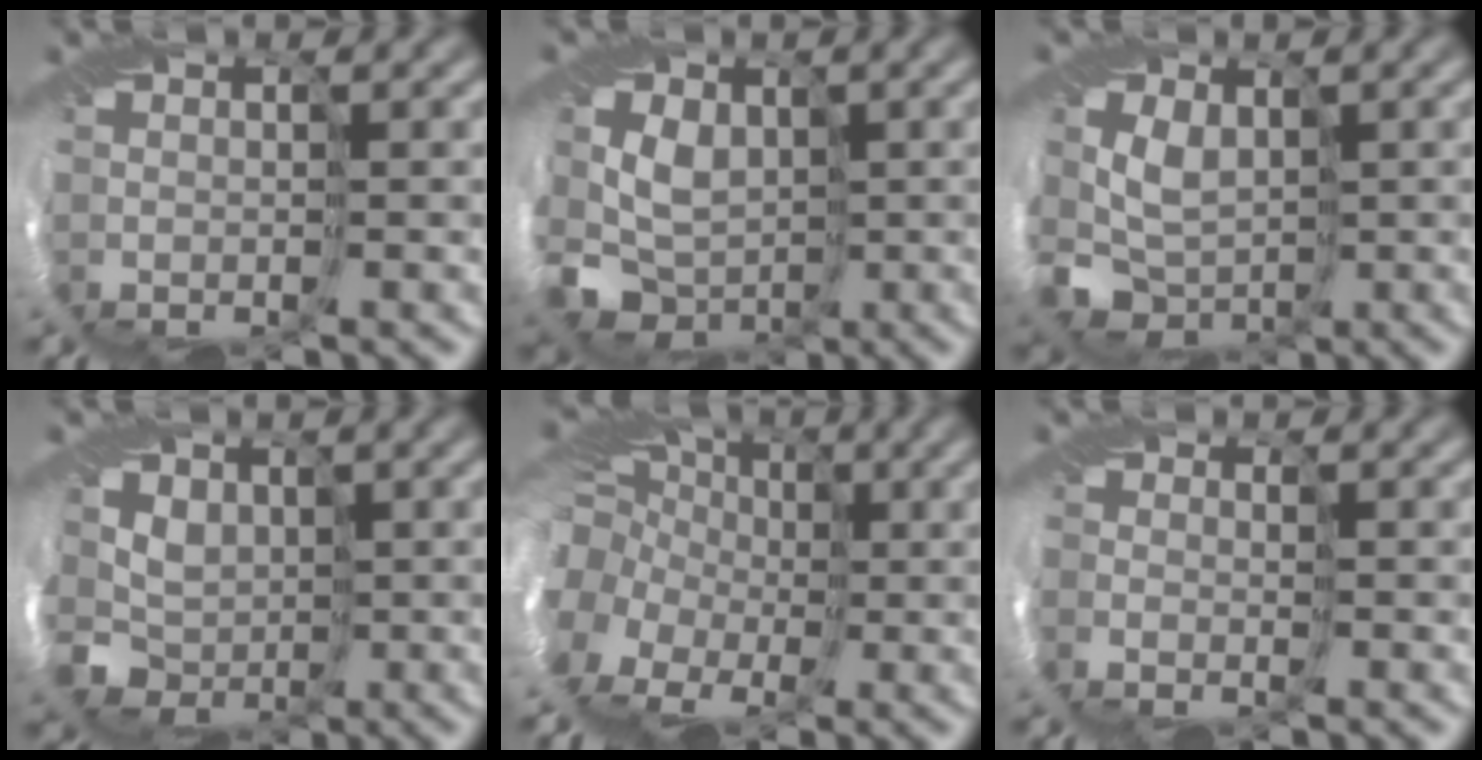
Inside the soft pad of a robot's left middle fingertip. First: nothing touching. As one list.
[{"total": 4.9, "force": [-1.0, 4.4, 2.0], "torque": [-0.043, -0.021, -0.022]}, {"total": 3.0, "force": [-0.4, 2.6, 1.4], "torque": [-0.039, -0.015, -0.010]}, {"total": 3.7, "force": [-0.5, 3.6, 0.6], "torque": [-0.006, -0.007, -0.026]}, {"total": 14.8, "force": [-1.7, 12.1, 8.2], "torque": [-0.206, 0.010, -0.067]}, {"total": 1.3, "force": [-1.1, 0.7, 0.1], "torque": [-0.001, -0.014, -0.023]}]